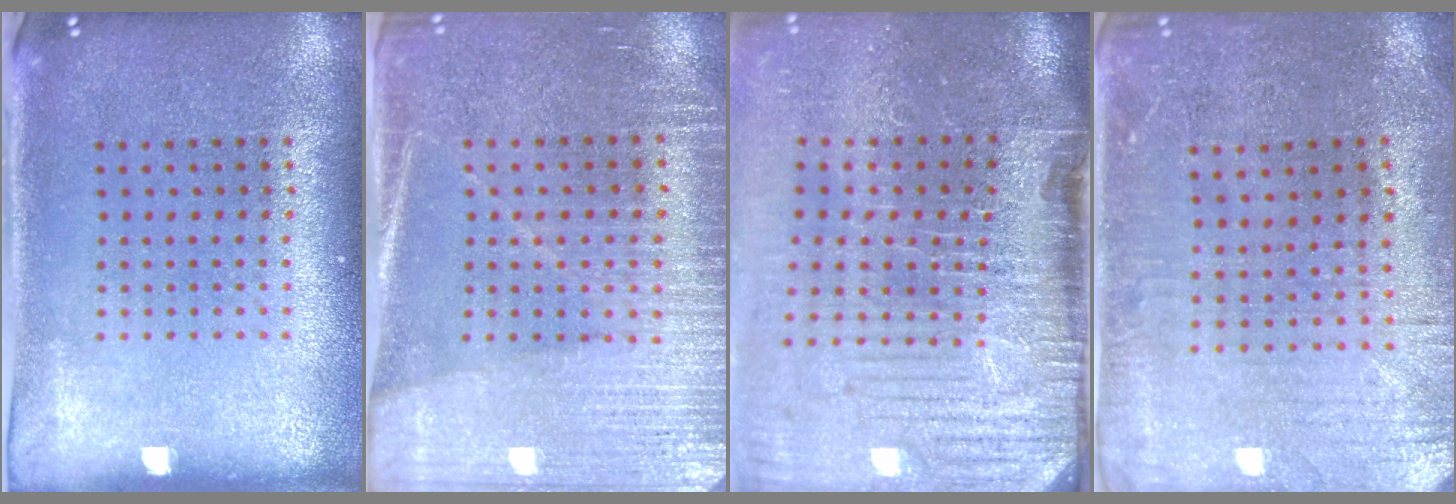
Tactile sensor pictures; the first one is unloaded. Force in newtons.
{"total": 3.3, "press": 3.0, "slide": 1.3}
{"total": 5.1, "press": 4.2, "slide": 2.9}
{"total": 0.7, "press": 0.5, "slide": 0.5}